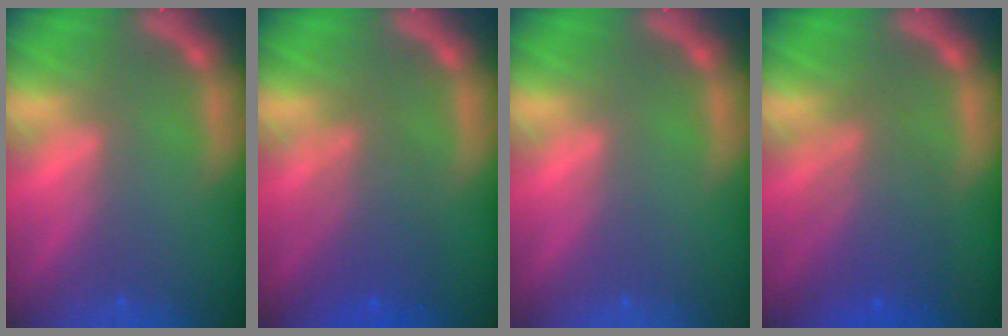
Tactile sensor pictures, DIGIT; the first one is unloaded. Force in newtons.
{"total": 4.6}
{"total": 0.0}
{"total": 5.5}